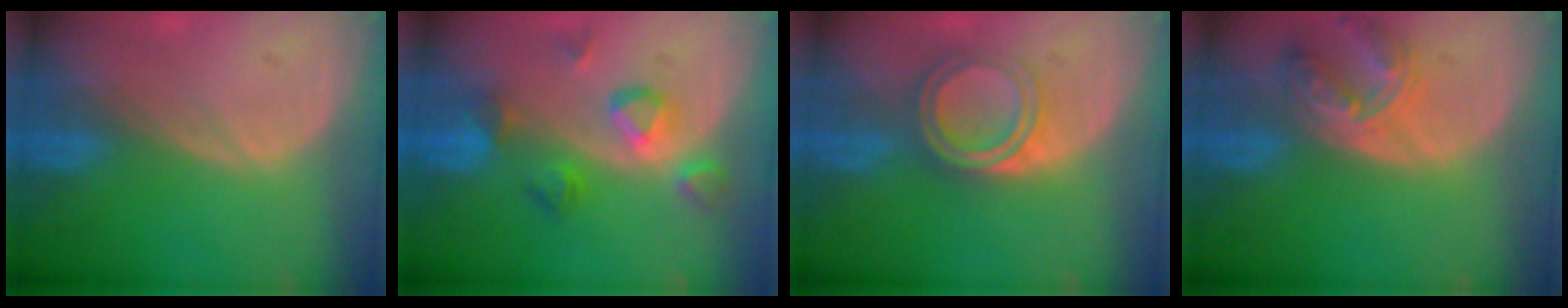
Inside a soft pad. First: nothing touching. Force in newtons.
{"total": 5.8, "press": 5.7, "slide": 0.6}
{"total": 5.3, "press": 4.9, "slide": 2.0}
{"total": 7.6, "press": 6.6, "slide": 3.6}